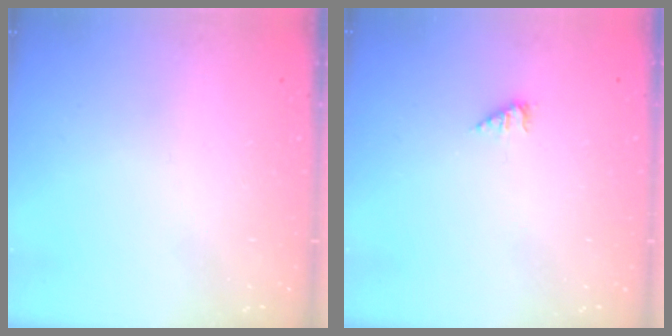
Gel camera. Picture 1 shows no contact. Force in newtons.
{"total": 2.8, "press": 2.7, "slide": 0.5}